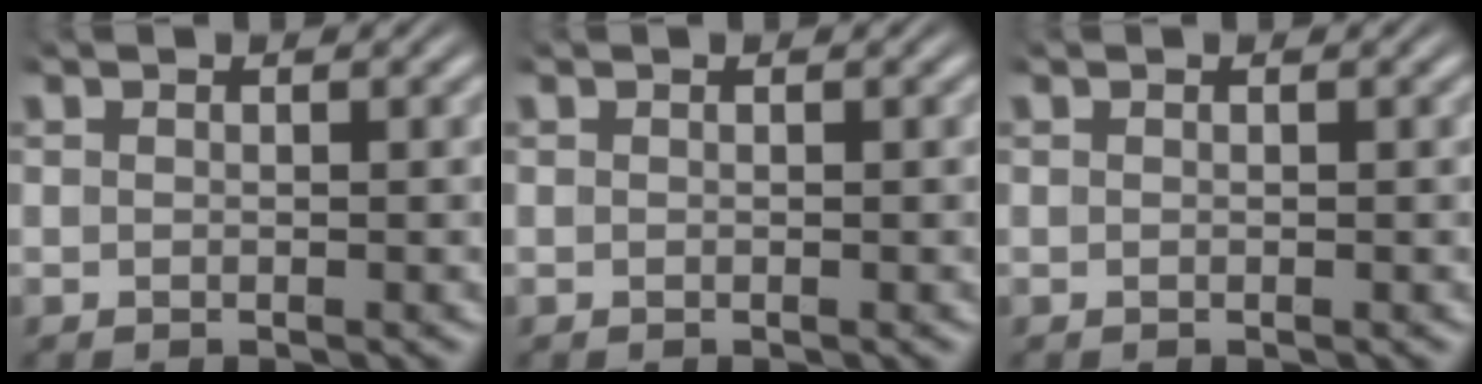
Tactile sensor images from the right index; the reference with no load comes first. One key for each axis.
{"total": 0.0}
{"total": 0.0}